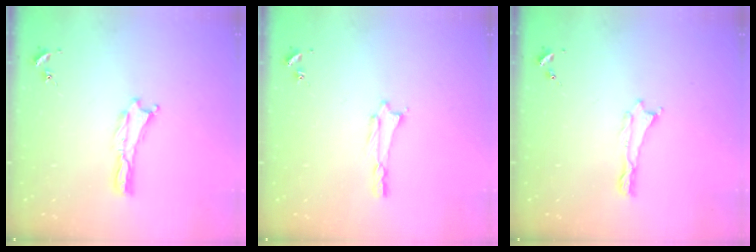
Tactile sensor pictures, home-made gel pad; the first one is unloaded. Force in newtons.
{"total": 0.7, "press": 0.7, "slide": 0.1}
{"total": 0.0}